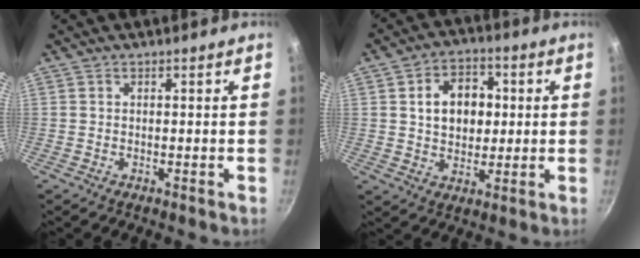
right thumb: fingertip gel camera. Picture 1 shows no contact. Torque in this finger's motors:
{"motor_torque": [-0.60, 0.97, 0.41, 0.63, 0.15]}